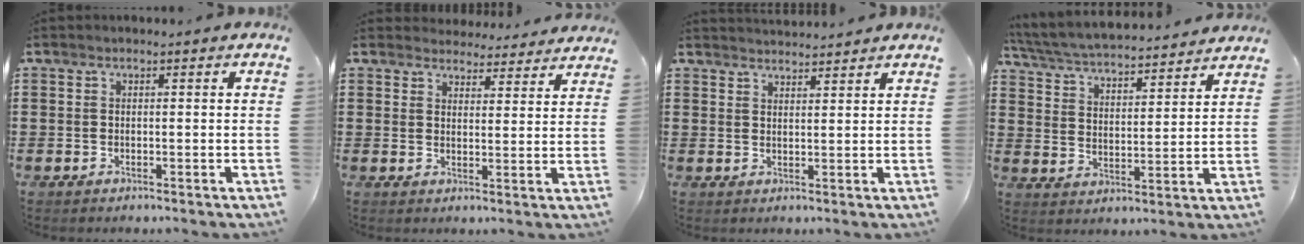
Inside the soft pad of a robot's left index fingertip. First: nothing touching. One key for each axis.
{"total": 3.9, "fx": 3.9, "fy": 0.5, "fz": 0.2, "tx": -0.010, "ty": -0.021, "tz": 0.070}
{"total": 2.4, "fx": 2.4, "fy": -0.2, "fz": -0.1, "tx": -0.004, "ty": -0.007, "tz": 0.046}
{"total": 4.9, "fx": 4.8, "fy": 0.0, "fz": 0.9, "tx": -0.043, "ty": -0.033, "tz": 0.079}